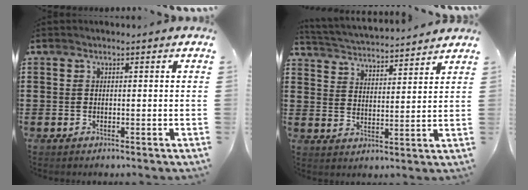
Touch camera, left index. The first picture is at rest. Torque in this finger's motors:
{"motor_torque": [1.03, -1.10, 0.43, 0.13]}